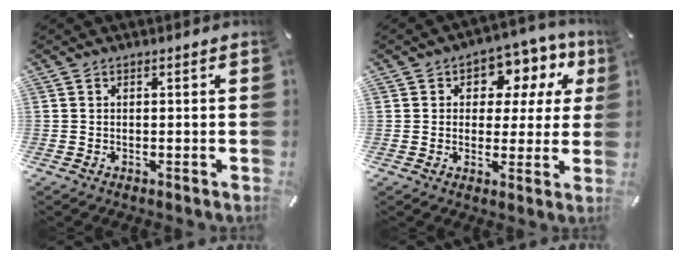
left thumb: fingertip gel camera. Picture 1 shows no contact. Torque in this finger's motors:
{"motor_torque": [1.91, 2.22, 1.17, -0.98, 0.32]}